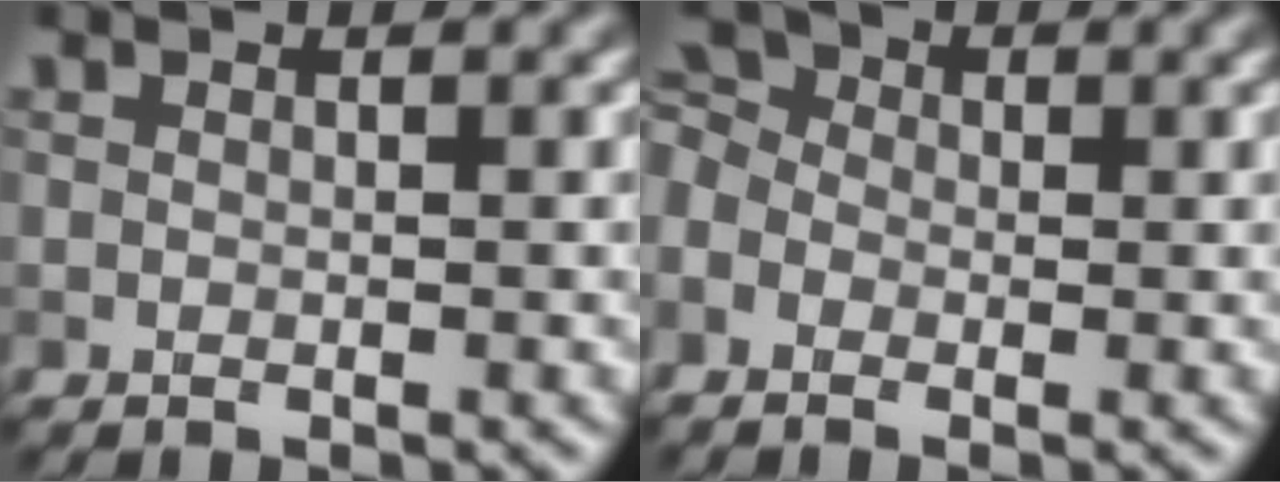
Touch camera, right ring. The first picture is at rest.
{"total": 4.3, "force": [-0.7, 3.3, 2.7], "torque": [-0.064, 0.015, -0.023]}